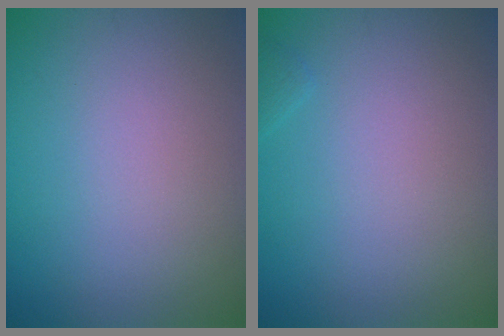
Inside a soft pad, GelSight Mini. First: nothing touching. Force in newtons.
{"total": 0.6, "press": 0.6, "slide": 0.1}